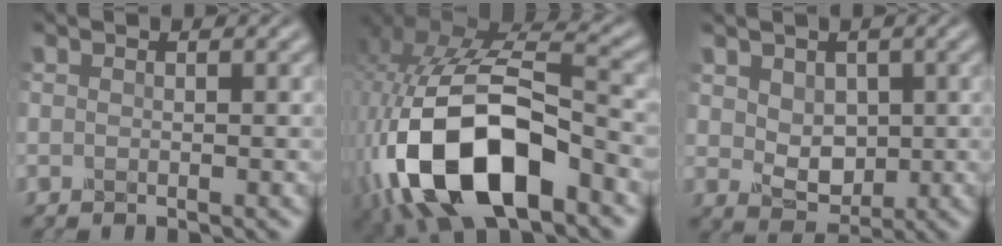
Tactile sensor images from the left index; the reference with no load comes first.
{"total": 14.9, "force": [-5.1, 7.9, 11.6], "torque": [-0.238, -0.025, -0.082]}
{"total": 2.6, "force": [0.7, 2.2, 1.3], "torque": [-0.032, -0.010, 0.016]}